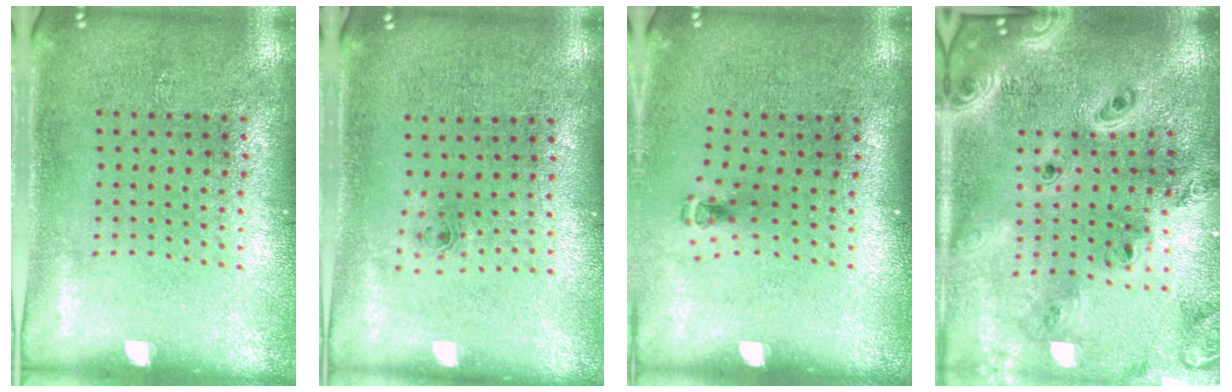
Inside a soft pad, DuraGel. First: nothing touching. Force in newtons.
{"total": 0.7, "press": 0.3, "slide": 0.7}
{"total": 0.6, "press": 0.4, "slide": 0.5}
{"total": 3.4, "press": 2.8, "slide": 2.0}